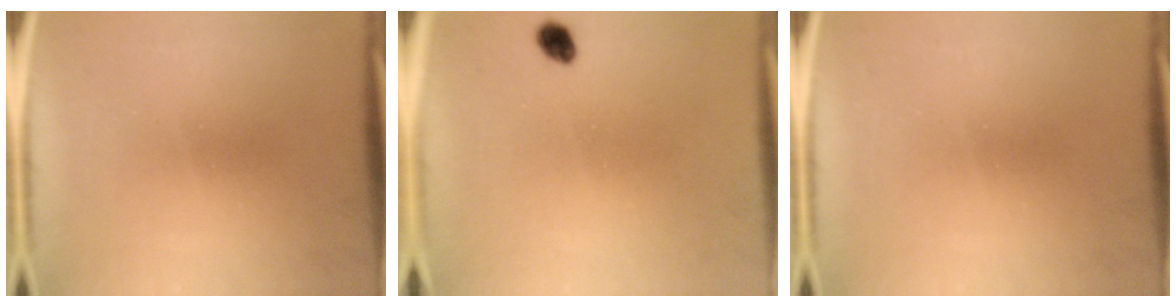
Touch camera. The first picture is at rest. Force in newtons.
{"total": 2.0}
{"total": 0.0}